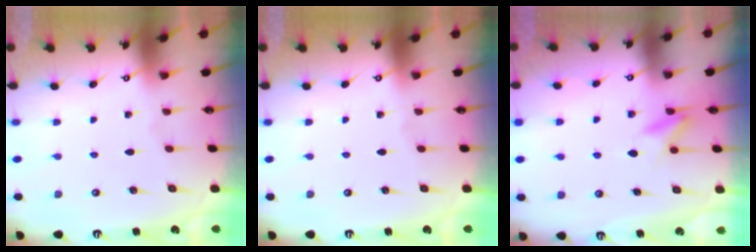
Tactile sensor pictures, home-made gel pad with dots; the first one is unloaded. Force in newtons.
{"total": 0.0}
{"total": 9.0, "press": 9.0, "slide": 1.1}